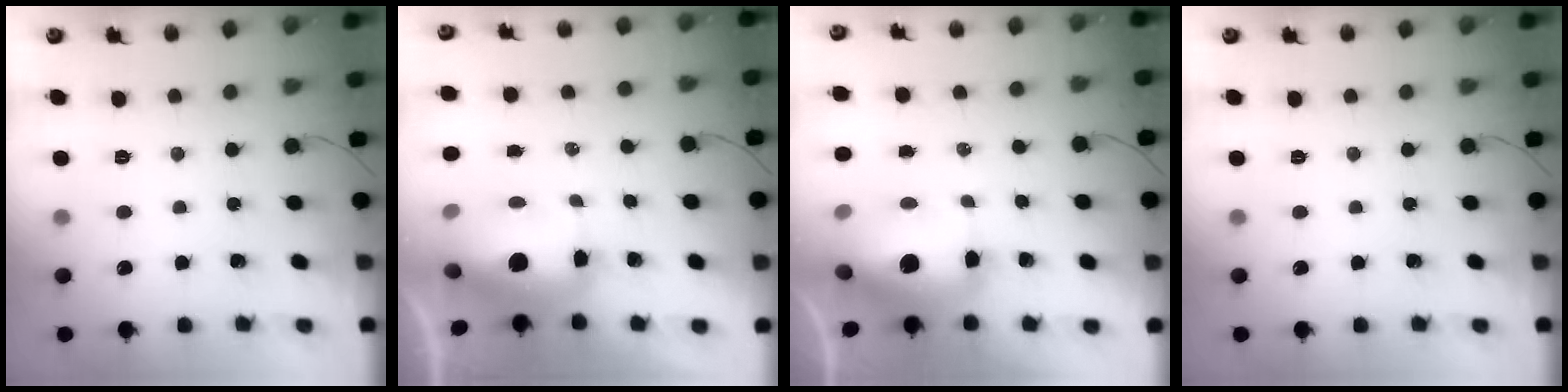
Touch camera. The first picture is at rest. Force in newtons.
{"total": 16.6, "press": 14.5, "slide": 8.2}
{"total": 15.6, "press": 14.8, "slide": 4.9}
{"total": 0.0}